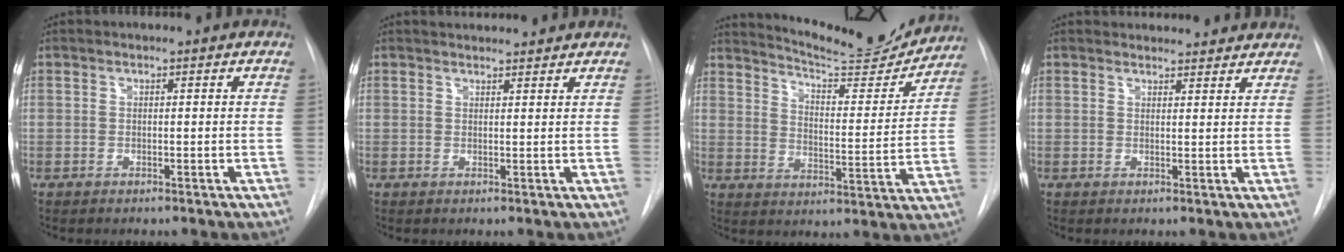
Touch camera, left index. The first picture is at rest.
{"total": 4.8, "force": [4.6, 0.7, 1.0], "torque": [-0.016, 0.025, 0.058]}
{"total": 15.6, "force": [15.1, 1.3, 3.6], "torque": [-0.058, -0.046, 0.205]}
{"total": 8.1, "force": [7.8, 2.0, 1.1], "torque": [0.002, 0.018, 0.079]}